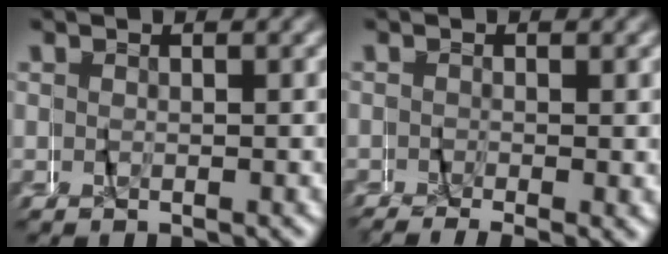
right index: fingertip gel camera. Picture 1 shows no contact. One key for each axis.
{"total": 2.5, "fx": -1.4, "fy": 1.0, "fz": 1.8, "tx": -0.021, "ty": -0.004, "tz": -0.023}